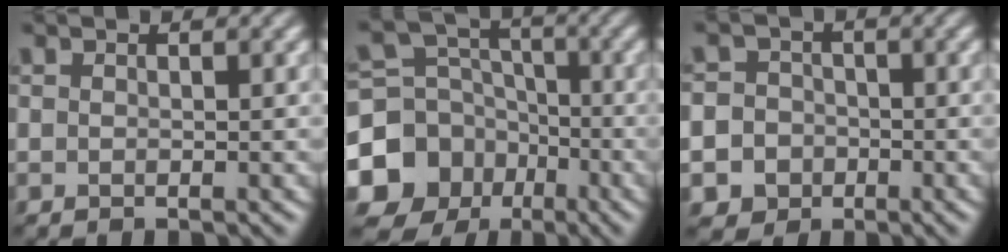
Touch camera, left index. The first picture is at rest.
{"total": 12.6, "force": [-6.0, 10.6, 3.1], "torque": [-0.082, -0.042, -0.129]}
{"total": 6.9, "force": [-3.2, 6.0, 1.0], "torque": [-0.007, -0.014, -0.081]}